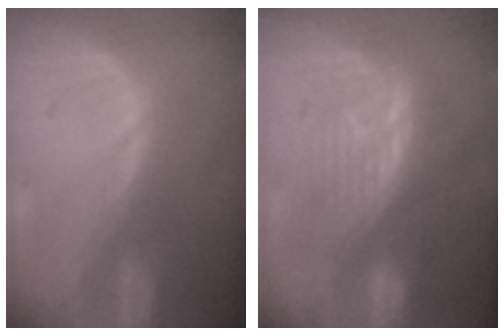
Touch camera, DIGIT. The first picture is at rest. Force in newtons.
{"total": 8.4, "press": 8.1, "slide": 1.9}